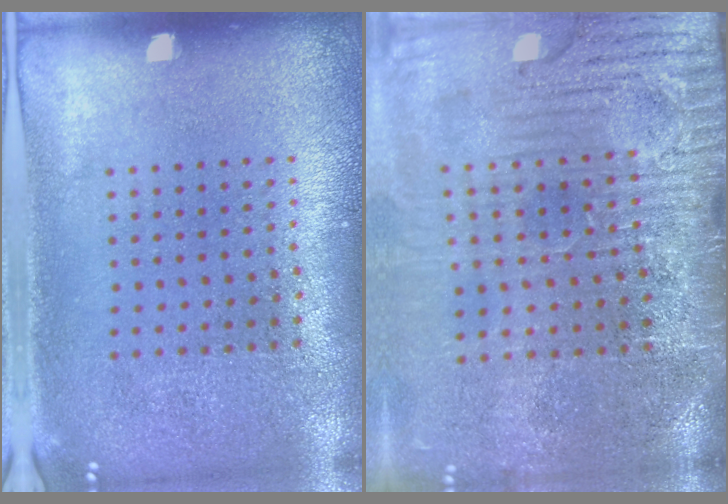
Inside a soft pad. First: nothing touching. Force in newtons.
{"total": 4.8, "press": 4.2, "slide": 2.4}